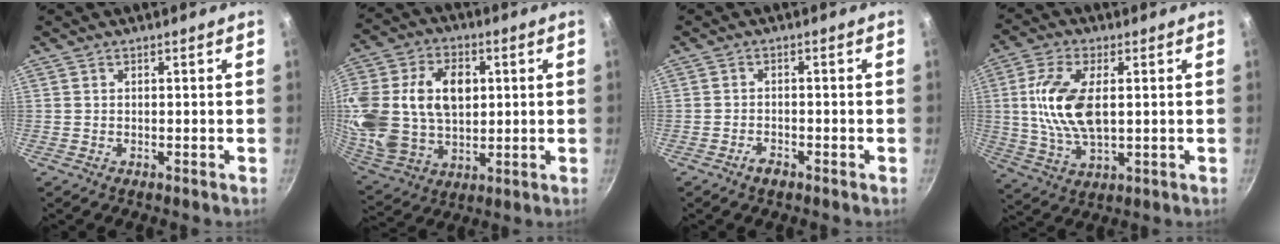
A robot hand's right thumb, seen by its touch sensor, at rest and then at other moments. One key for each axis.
{"total": 25.0, "fx": 4.1, "fy": 17.5, "fz": 17.4, "tx": -0.370, "ty": 0.015, "tz": 0.082}
{"total": 2.2, "fx": -1.6, "fy": 0.9, "fz": 1.3, "tx": -0.024, "ty": 0.015, "tz": -0.030}
{"total": 13.0, "fx": 1.5, "fy": 6.5, "fz": 11.2, "tx": -0.217, "ty": 0.000, "tz": 0.030}